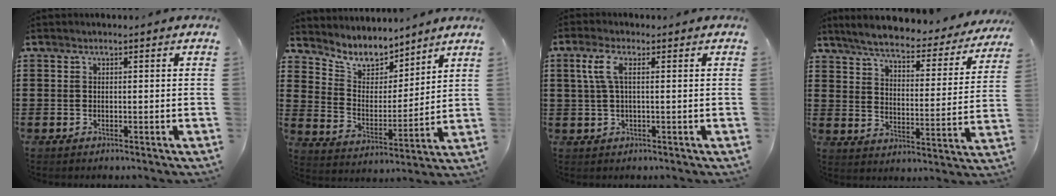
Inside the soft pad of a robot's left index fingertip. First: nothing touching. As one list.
[{"total": 7.6, "force": [6.9, 2.6, 1.4], "torque": [-0.069, -0.044, 0.127]}, {"total": 3.8, "force": [0.8, 1.0, 3.5], "torque": [-0.086, 0.000, 0.007]}, {"total": 5.5, "force": [5.0, 0.5, 2.2], "torque": [-0.068, -0.035, 0.081]}]